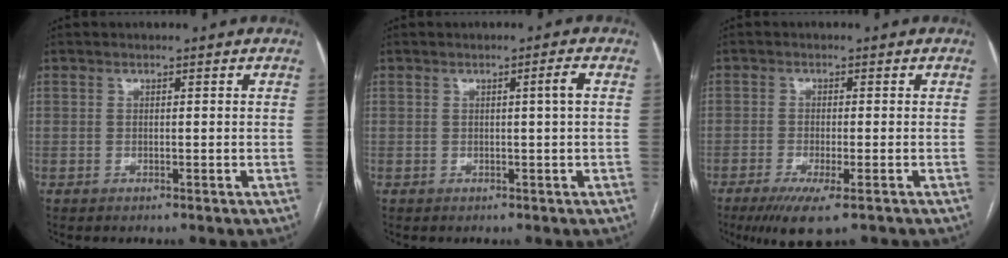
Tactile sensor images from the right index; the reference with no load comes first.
{"total": 1.6, "force": [0.2, -0.5, 1.6], "torque": [-0.024, 0.000, 0.004]}
{"total": 7.2, "force": [-4.8, 1.0, 5.3], "torque": [-0.084, -0.019, -0.073]}